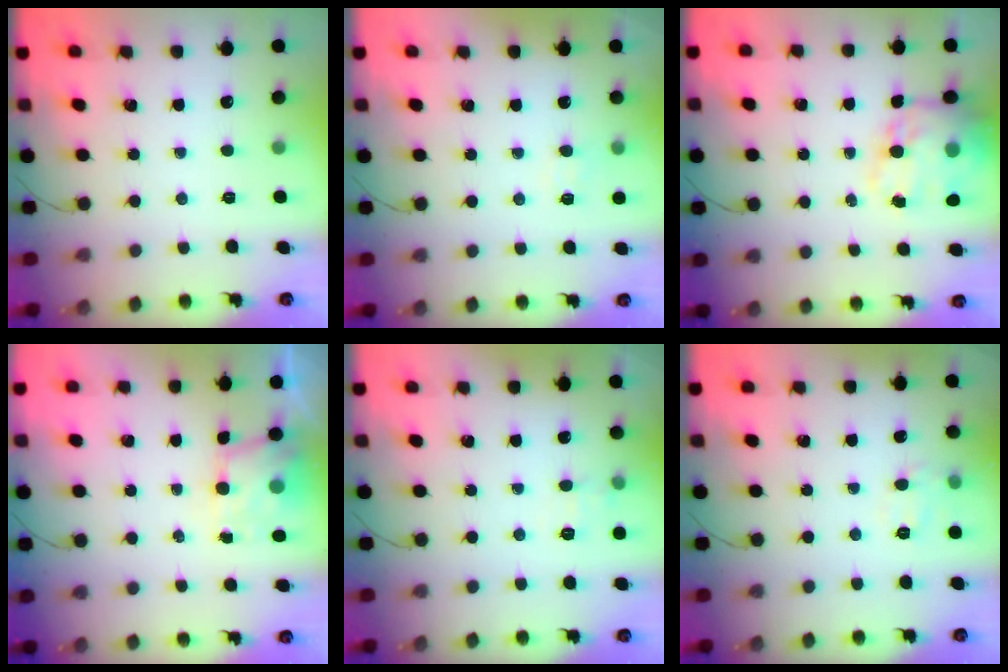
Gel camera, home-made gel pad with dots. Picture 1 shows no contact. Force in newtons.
{"total": 4.9, "press": 4.7, "slide": 1.3}
{"total": 18.7, "press": 18.1, "slide": 4.5}
{"total": 5.6, "press": 5.4, "slide": 1.1}
{"total": 7.8, "press": 7.6, "slide": 1.7}
{"total": 7.2, "press": 7.1, "slide": 1.1}